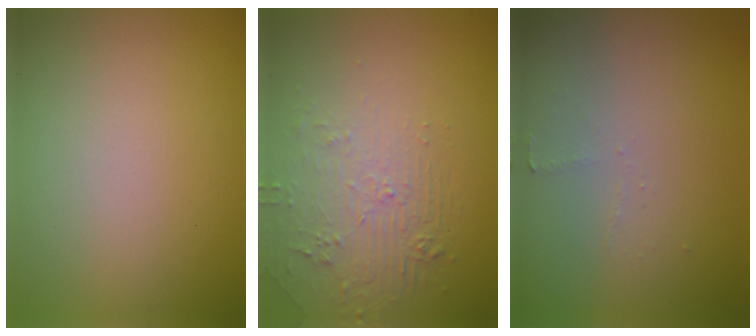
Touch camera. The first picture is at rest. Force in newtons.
{"total": 2.2, "press": 1.3, "slide": 1.8}
{"total": 0.9, "press": 0.8, "slide": 0.3}